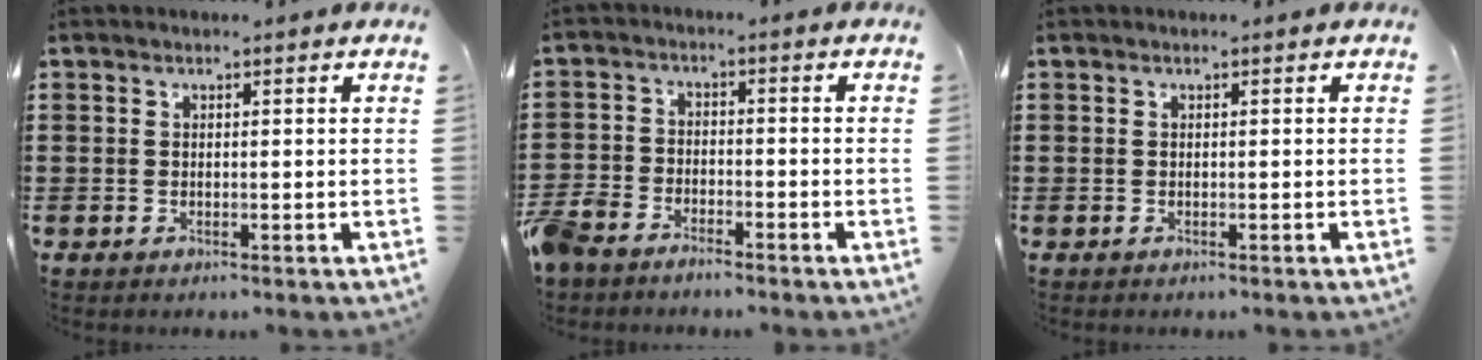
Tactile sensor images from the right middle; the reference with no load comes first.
{"total": 4.4, "force": [-4.1, 1.2, 0.8], "torque": [-0.042, -0.002, -0.092]}
{"total": 0.0}